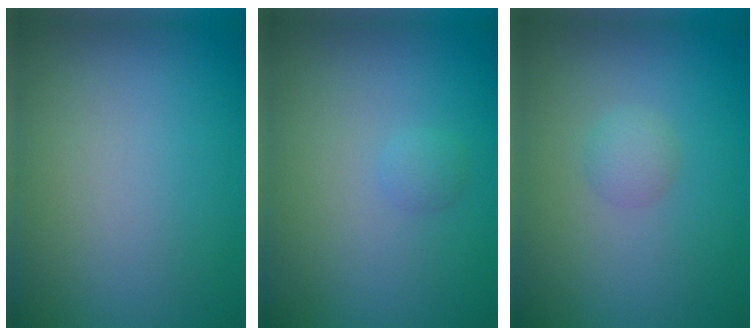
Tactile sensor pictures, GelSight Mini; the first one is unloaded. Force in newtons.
{"total": 0.8, "press": 0.8, "slide": 0.1}
{"total": 1.3, "press": 1.3, "slide": 0.1}